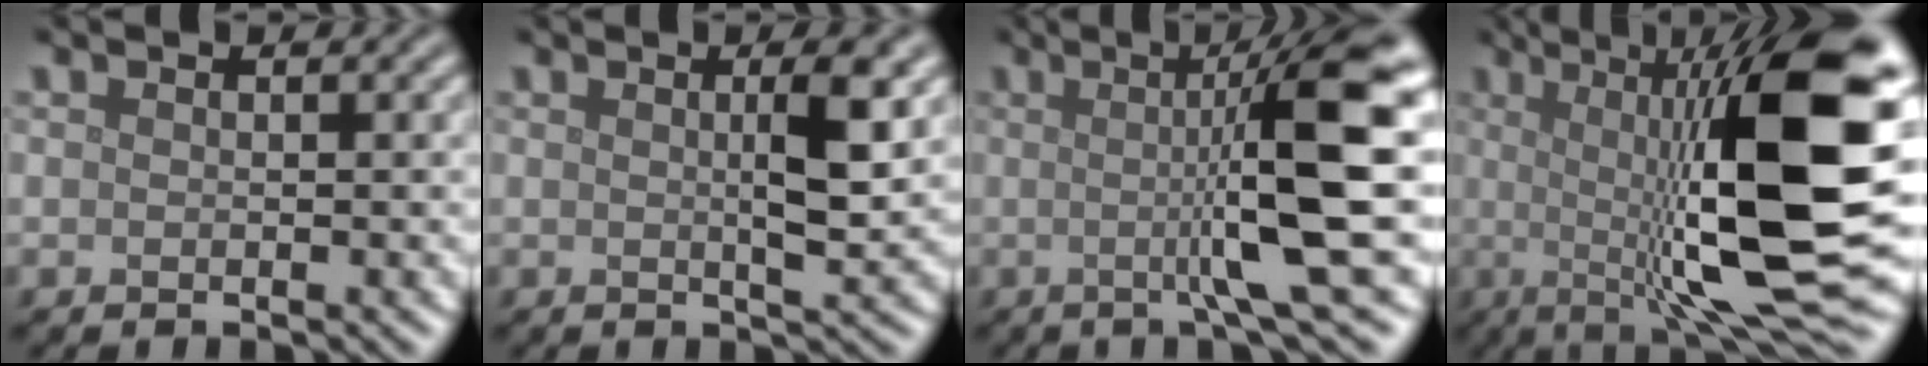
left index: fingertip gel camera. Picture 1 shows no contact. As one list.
[{"total": 3.9, "force": [0.7, 0.6, 3.7], "torque": [-0.059, -0.002, 0.012]}, {"total": 10.6, "force": [0.5, 1.6, 10.5], "torque": [-0.135, 0.002, 0.004]}, {"total": 16.4, "force": [0.2, 4.4, 15.8], "torque": [-0.200, 0.008, -0.005]}]